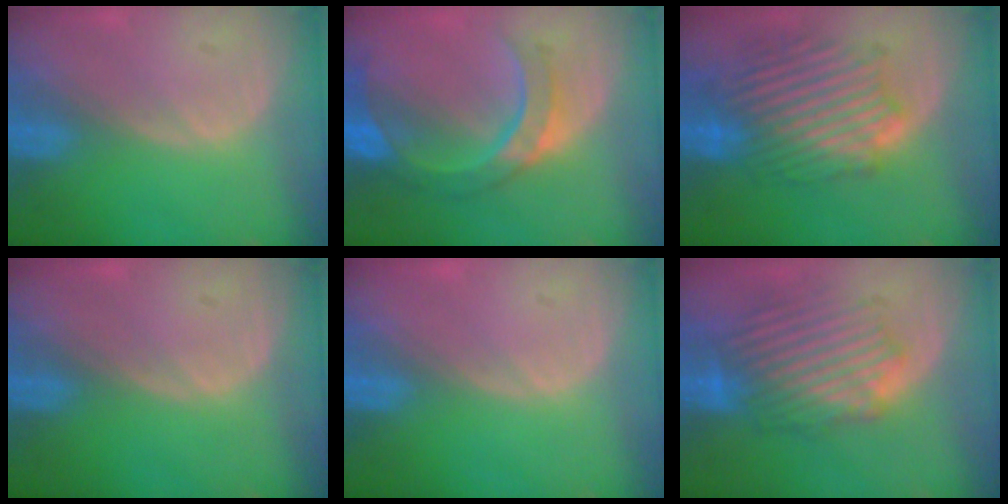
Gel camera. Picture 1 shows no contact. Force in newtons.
{"total": 8.5, "press": 8.1, "slide": 2.7}
{"total": 10.0, "press": 10.0, "slide": 0.5}
{"total": 0.0}
{"total": 0.0}
{"total": 8.7, "press": 8.5, "slide": 2.2}